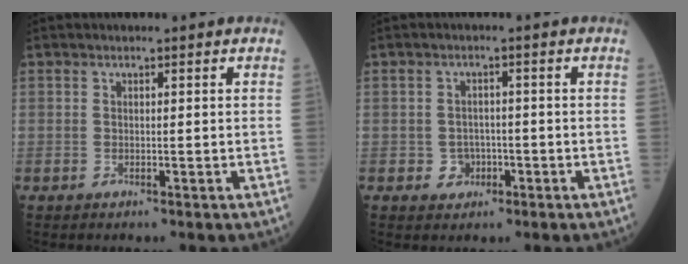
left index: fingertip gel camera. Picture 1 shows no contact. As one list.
[{"total": 2.7, "force": [-1.0, 2.3, 0.9], "torque": [-0.012, 0.006, -0.013]}]